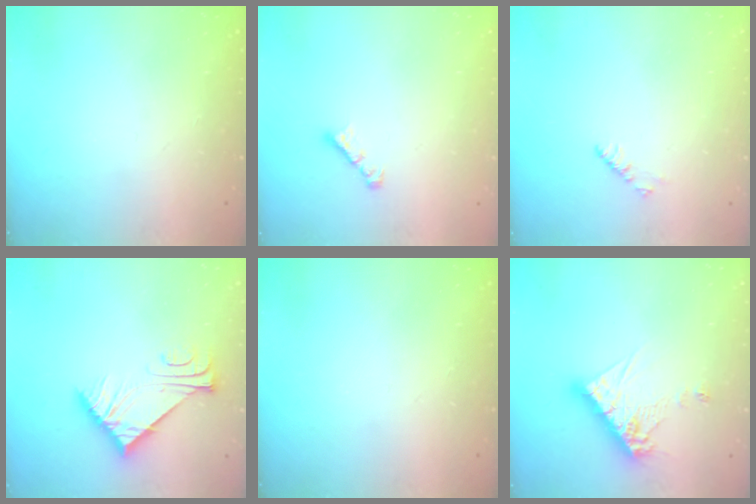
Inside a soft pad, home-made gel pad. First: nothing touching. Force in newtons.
{"total": 1.7, "press": 1.6, "slide": 0.5}
{"total": 3.4, "press": 3.3, "slide": 0.5}
{"total": 6.9, "press": 6.8, "slide": 0.8}
{"total": 0.0}
{"total": 11.7, "press": 11.6, "slide": 1.1}